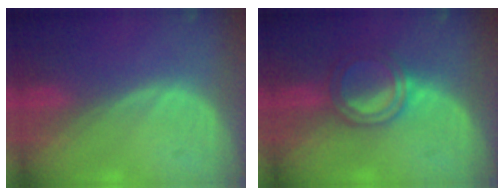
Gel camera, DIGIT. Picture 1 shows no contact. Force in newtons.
{"total": 5.0, "press": 4.7, "slide": 1.8}